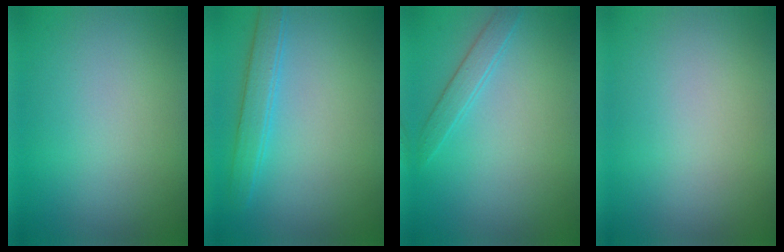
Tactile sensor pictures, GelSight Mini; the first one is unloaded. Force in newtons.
{"total": 2.5, "press": 2.5, "slide": 0.1}
{"total": 1.6, "press": 1.6, "slide": 0.1}
{"total": 0.0}